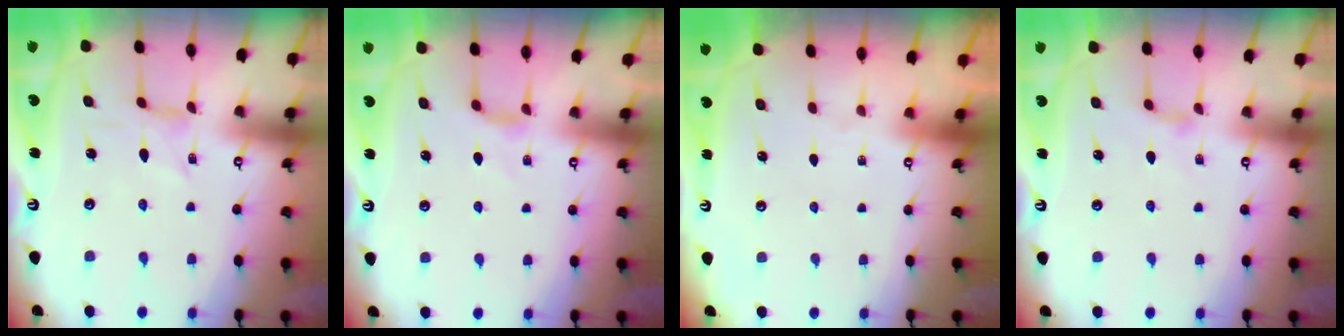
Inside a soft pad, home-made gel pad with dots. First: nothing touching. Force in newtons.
{"total": 3.9, "press": 3.9, "slide": 0.6}
{"total": 0.0}
{"total": 2.7, "press": 2.6, "slide": 0.5}